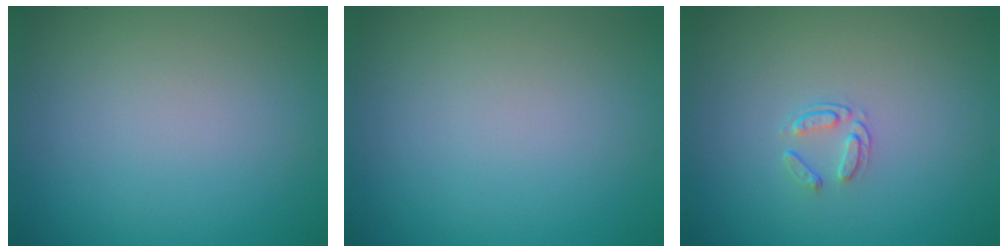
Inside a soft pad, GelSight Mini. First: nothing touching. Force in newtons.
{"total": 0.0}
{"total": 1.4, "press": 0.9, "slide": 1.1}